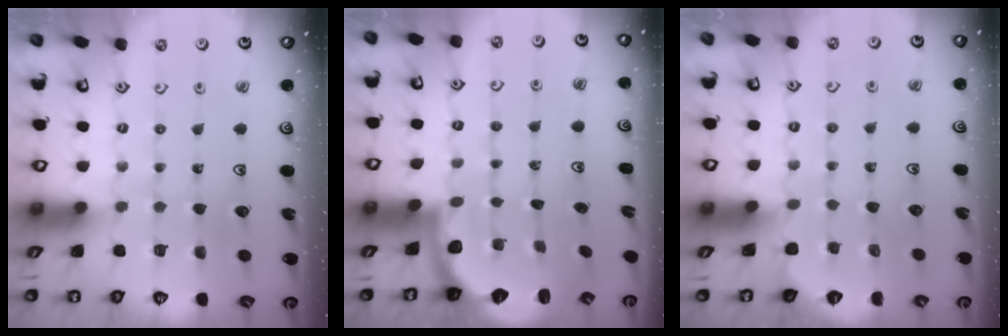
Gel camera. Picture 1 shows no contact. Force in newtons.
{"total": 2.7, "press": 2.1, "slide": 1.7}
{"total": 2.3, "press": 2.3, "slide": 0.1}